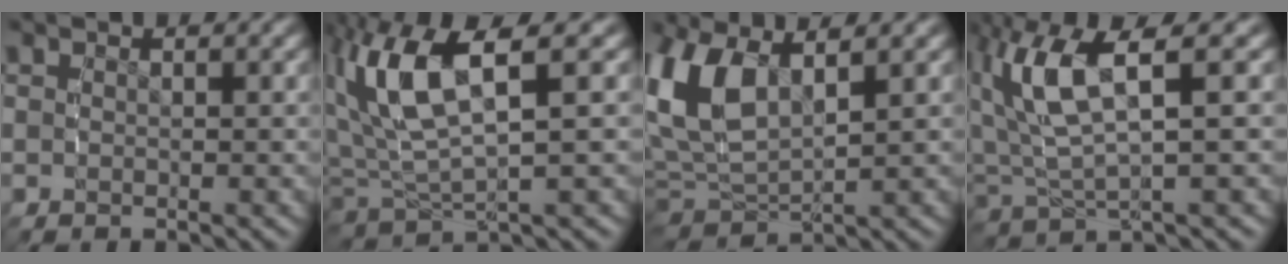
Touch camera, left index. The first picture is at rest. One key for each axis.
{"total": 7.8, "fx": 2.3, "fy": 3.8, "fz": 6.4, "tx": -0.155, "ty": 0.001, "tz": 0.048}
{"total": 8.0, "fx": 1.9, "fy": 5.2, "fz": 5.7, "tx": -0.166, "ty": -0.011, "tz": 0.043}
{"total": 6.2, "fx": 1.8, "fy": 2.6, "fz": 5.4, "tx": -0.132, "ty": -0.001, "tz": 0.039}